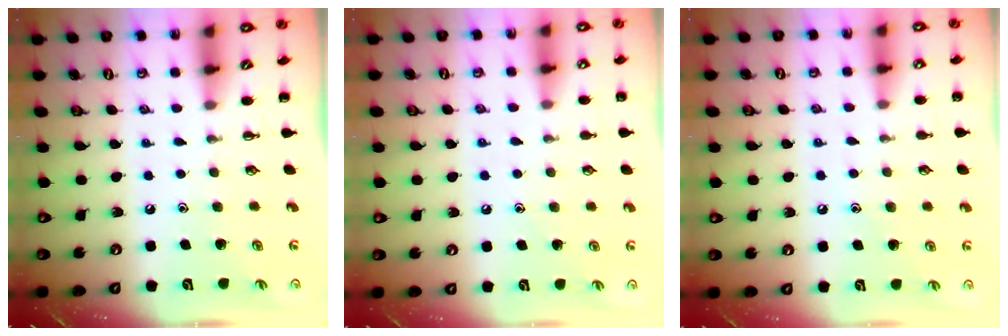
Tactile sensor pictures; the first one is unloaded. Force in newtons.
{"total": 5.4, "press": 5.2, "slide": 1.6}
{"total": 6.0, "press": 5.7, "slide": 1.6}